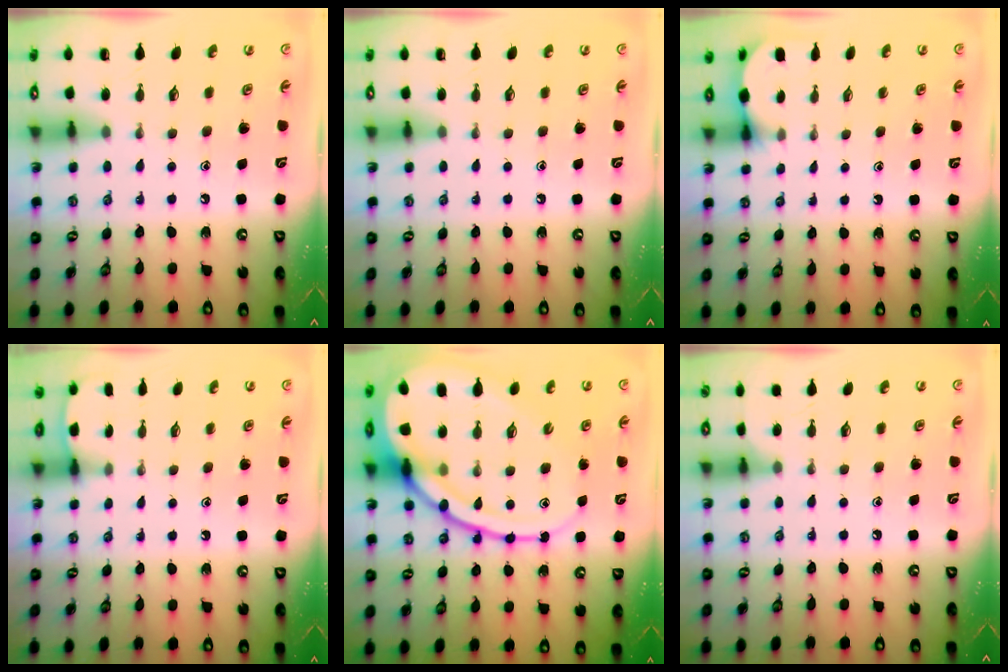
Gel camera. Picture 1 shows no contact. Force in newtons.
{"total": 0.0}
{"total": 1.3, "press": 1.3, "slide": 0.1}
{"total": 2.2, "press": 2.2, "slide": 0.2}
{"total": 21.5, "press": 21.4, "slide": 2.1}
{"total": 3.2, "press": 3.2, "slide": 0.5}